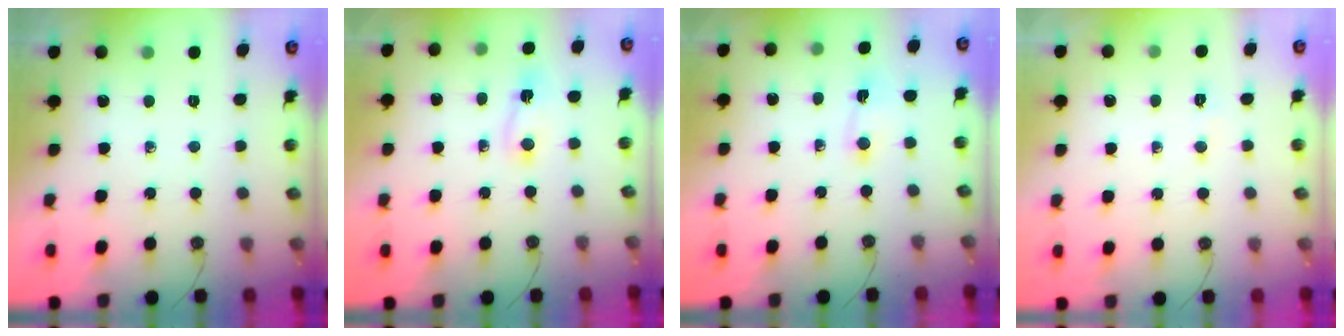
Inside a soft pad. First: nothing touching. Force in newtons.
{"total": 2.4, "press": 2.3, "slide": 0.4}
{"total": 2.8, "press": 1.9, "slide": 2.1}
{"total": 2.9, "press": 2.6, "slide": 1.4}